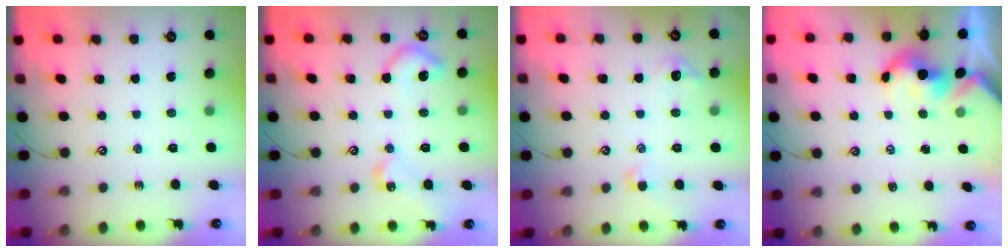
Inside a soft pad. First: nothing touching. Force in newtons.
{"total": 9.4, "press": 9.3, "slide": 0.8}
{"total": 1.9, "press": 1.9, "slide": 0.4}
{"total": 2.0, "press": 2.0, "slide": 0.1}